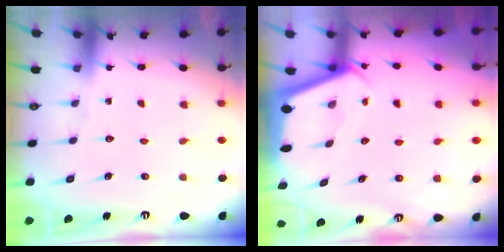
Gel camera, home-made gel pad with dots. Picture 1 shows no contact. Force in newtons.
{"total": 2.5, "press": 2.5, "slide": 0.2}